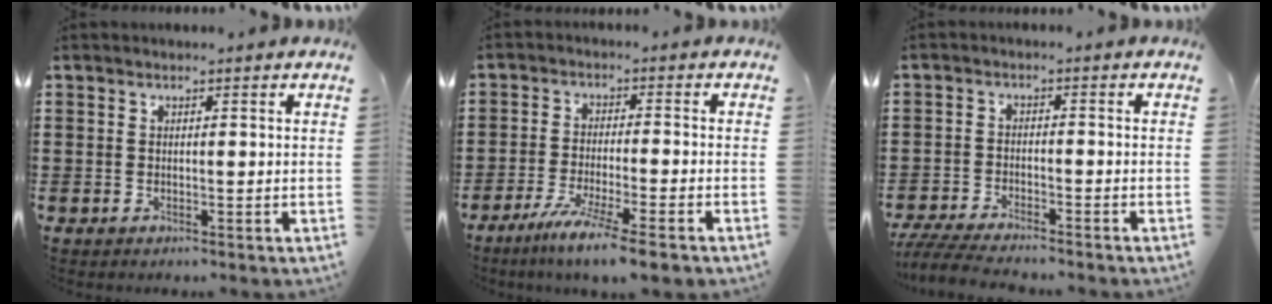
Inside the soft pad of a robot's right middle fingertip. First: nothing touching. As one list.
[{"total": 6.5, "force": [-5.3, -0.3, 3.8], "torque": [-0.071, -0.017, -0.094]}, {"total": 4.8, "force": [-4.6, 0.2, 1.3], "torque": [-0.035, -0.010, -0.091]}]